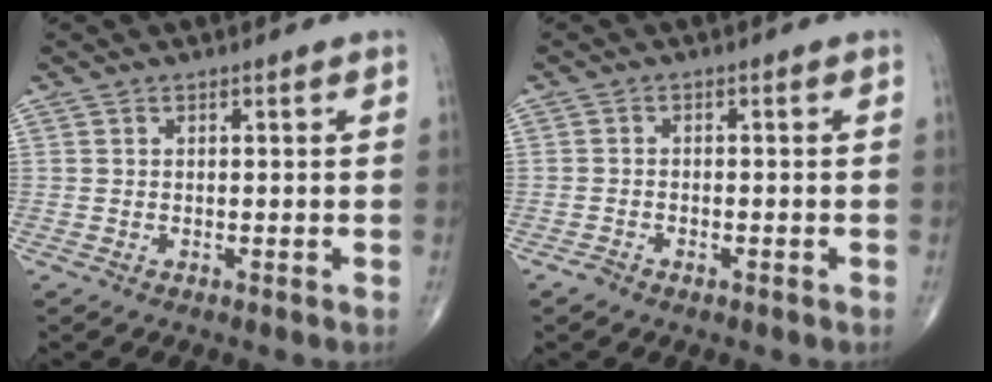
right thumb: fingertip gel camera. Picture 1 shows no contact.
{"total": 1.8, "force": [-1.3, 0.9, 0.9], "torque": [-0.018, 0.010, -0.020]}